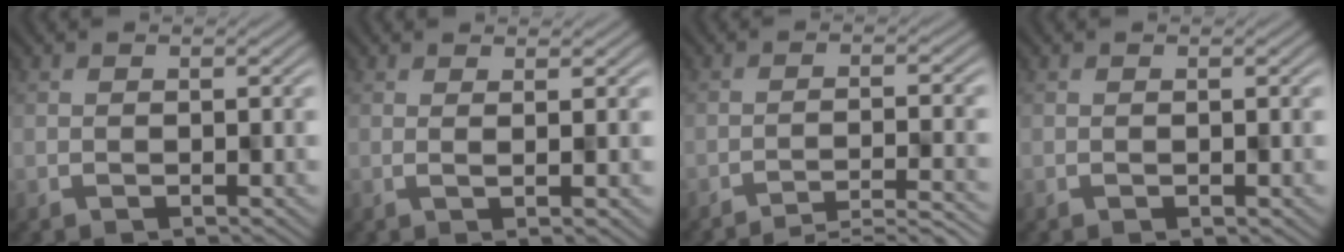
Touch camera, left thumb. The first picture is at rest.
{"total": 2.5, "force": [0.6, 0.4, 2.4], "torque": [-0.023, 0.008, 0.004]}
{"total": 6.0, "force": [-4.7, 0.8, 3.6], "torque": [-0.060, 0.008, -0.063]}
{"total": 0.0}